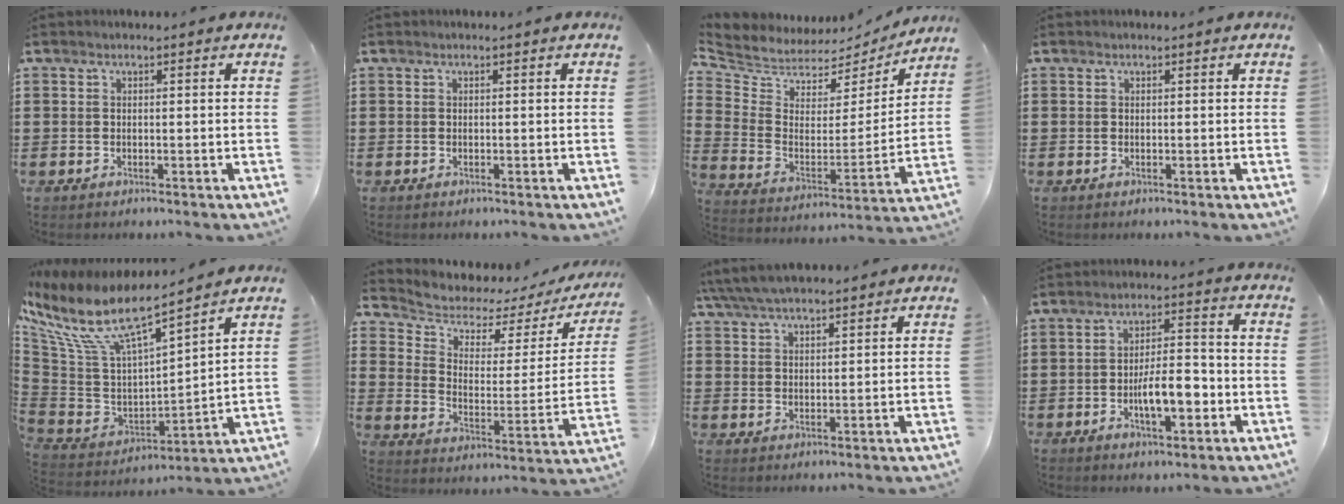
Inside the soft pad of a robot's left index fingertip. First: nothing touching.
{"total": 0.0}
{"total": 5.1, "force": [4.6, 2.0, 0.1], "torque": [-0.040, -0.042, 0.078]}
{"total": 0.0}
{"total": 11.5, "force": [7.4, 3.3, 8.2], "torque": [-0.193, -0.049, 0.122]}
{"total": 4.5, "force": [3.8, 2.2, 0.8], "torque": [-0.049, -0.027, 0.060]}
{"total": 5.1, "force": [4.7, 0.8, 1.9], "torque": [-0.051, -0.007, 0.086]}
{"total": 7.1, "force": [-2.4, 2.8, 6.0], "torque": [-0.106, 0.004, -0.050]}